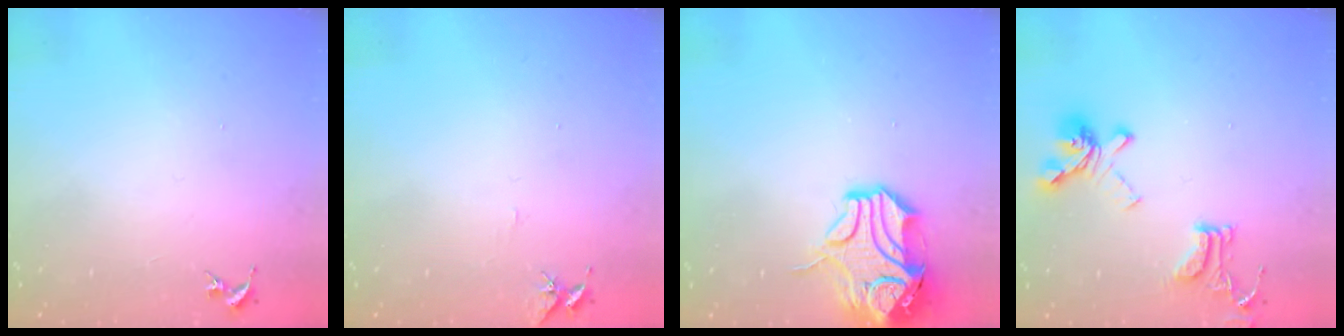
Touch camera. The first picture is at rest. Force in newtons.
{"total": 6.1, "press": 6.0, "slide": 0.6}
{"total": 13.9, "press": 13.7, "slide": 2.0}
{"total": 18.4, "press": 18.3, "slide": 1.8}